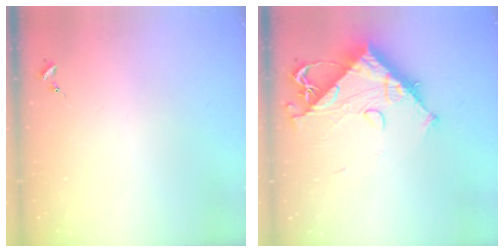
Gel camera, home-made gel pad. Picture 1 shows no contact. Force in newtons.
{"total": 12.7, "press": 12.7, "slide": 1.5}